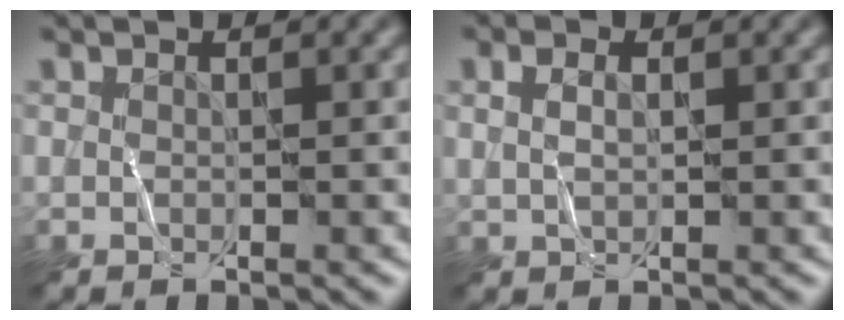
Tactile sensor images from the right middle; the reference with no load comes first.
{"total": 1.7, "force": [0.6, 0.9, 1.2], "torque": [-0.028, 0.003, 0.013]}